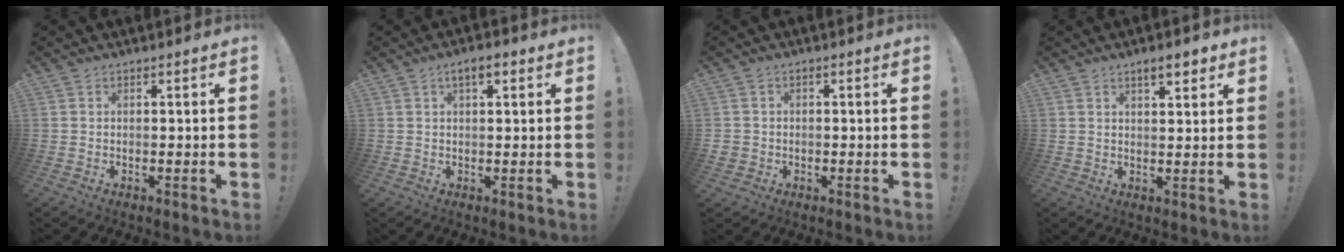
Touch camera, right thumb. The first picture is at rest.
{"total": 4.3, "force": [1.9, 1.6, 3.4], "torque": [-0.052, -0.001, 0.030]}
{"total": 2.3, "force": [-0.4, 2.2, 0.7], "torque": [-0.013, 0.004, -0.006]}
{"total": 5.2, "force": [3.5, 1.9, 3.4], "torque": [-0.046, -0.014, 0.057]}